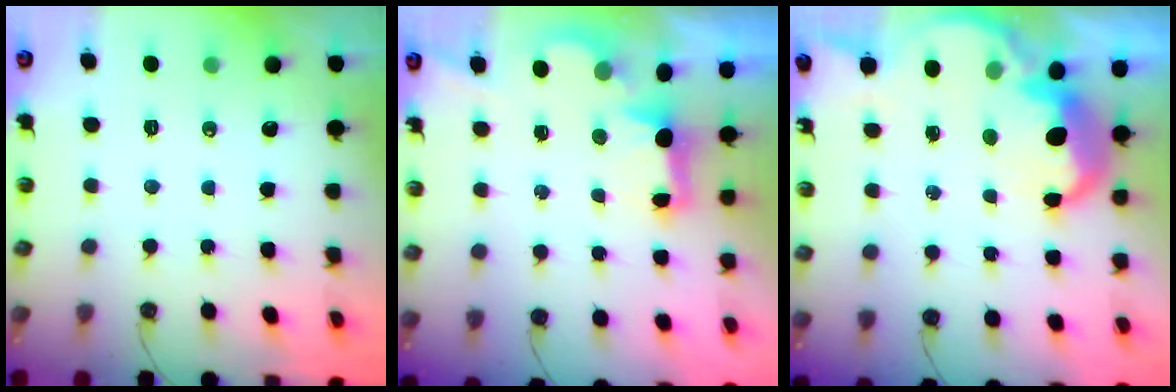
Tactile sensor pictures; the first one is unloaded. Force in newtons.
{"total": 2.4, "press": 2.3, "slide": 0.7}
{"total": 9.2, "press": 9.2, "slide": 0.6}